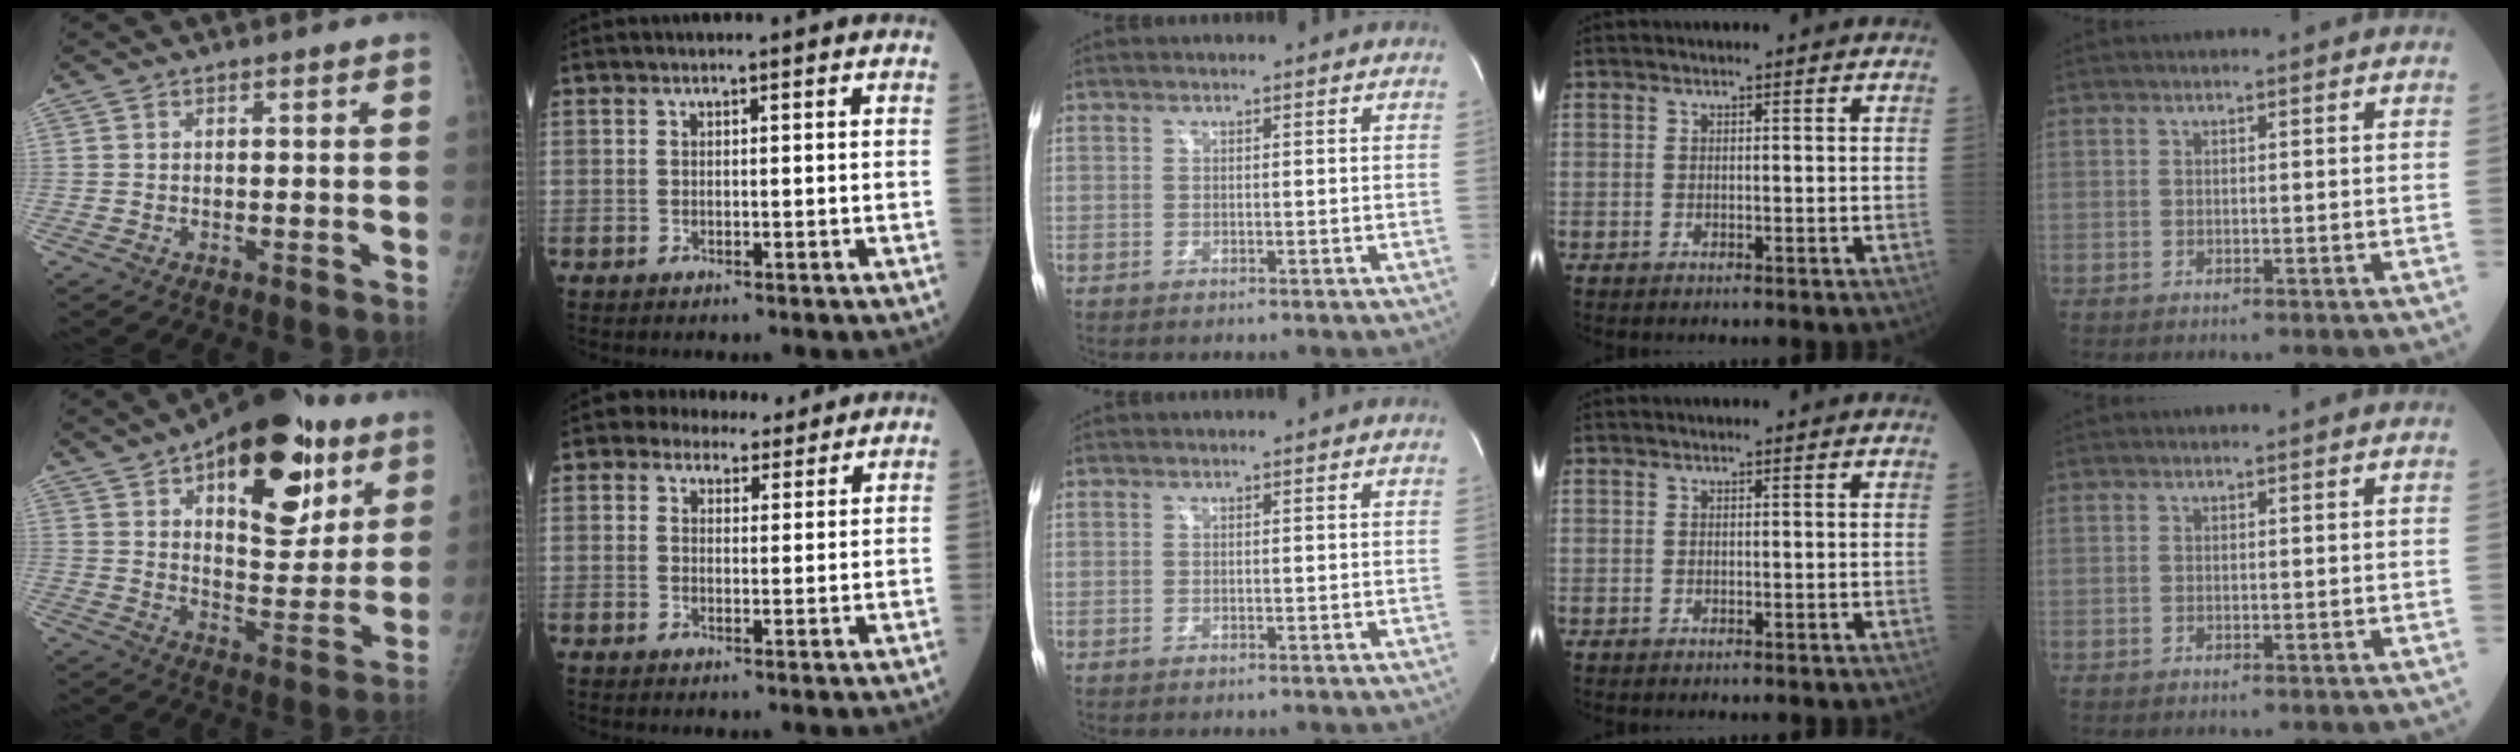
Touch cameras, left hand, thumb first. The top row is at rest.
{"thumb": {"total": 24.0, "force": [11.7, 11.7, 17.4], "torque": [-0.205, -0.034, 0.176]}, "index": {"total": 5.8, "force": [4.9, 2.8, 1.2], "torque": [-0.014, 0.013, 0.066]}}